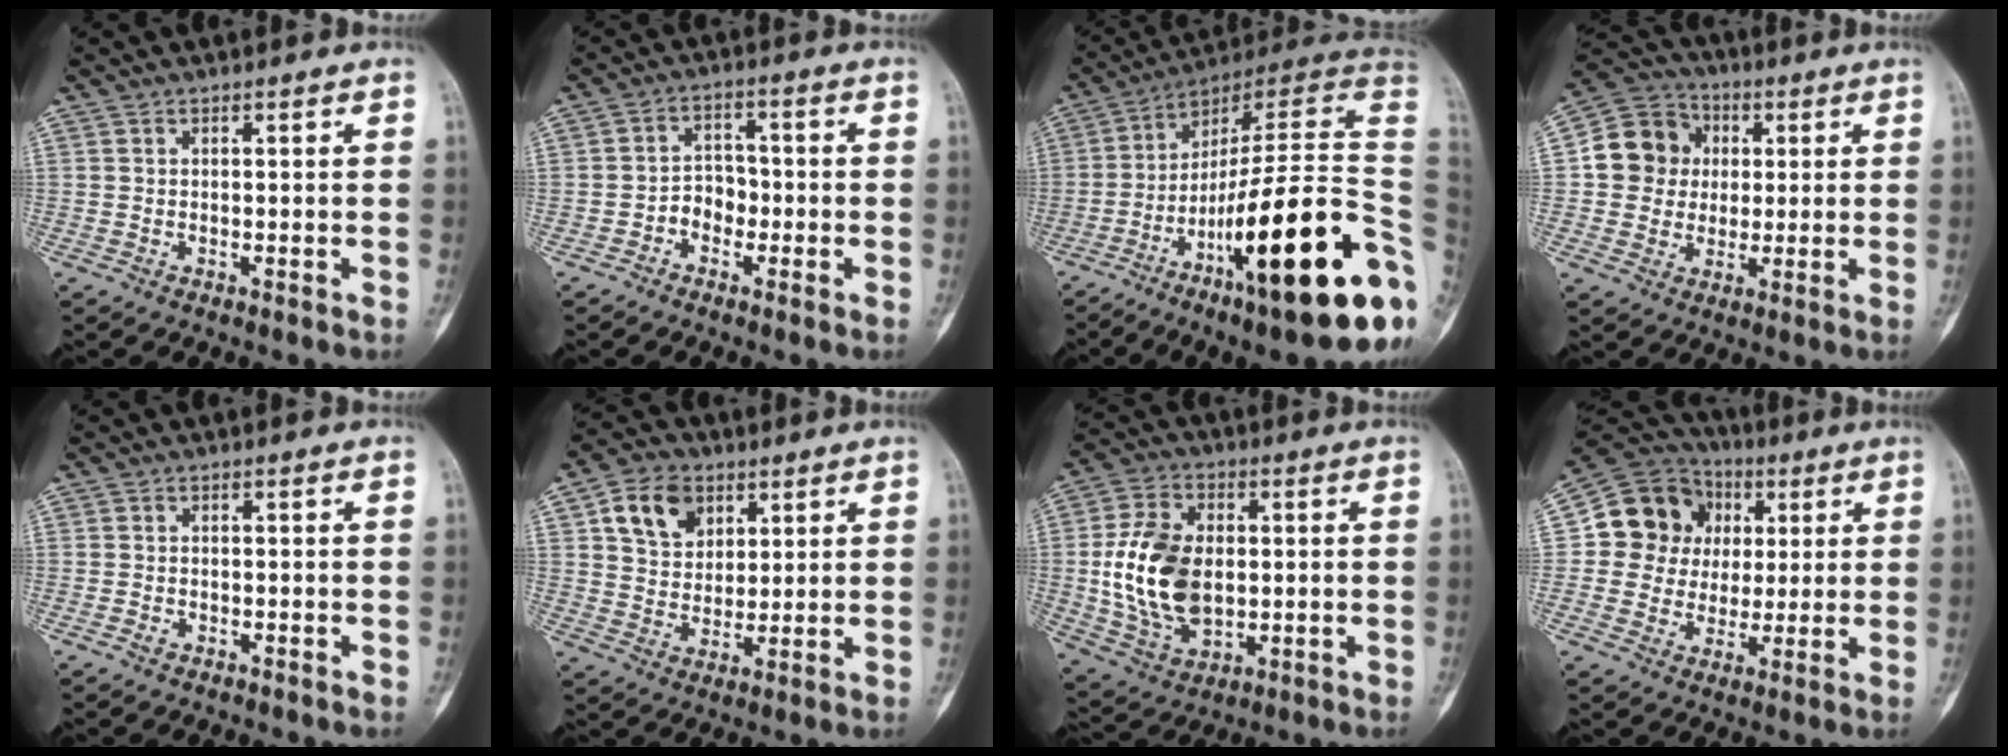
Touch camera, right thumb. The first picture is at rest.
{"total": 4.5, "force": [-1.9, 3.5, 2.1], "torque": [-0.008, 0.025, -0.043]}
{"total": 30.8, "force": [-8.5, 6.0, 29.0], "torque": [-0.356, 0.060, -0.134]}
{"total": 11.4, "force": [1.3, 10.5, 4.2], "torque": [-0.048, 0.015, 0.014]}
{"total": 1.0, "force": [-0.7, 0.6, 0.4], "torque": [-0.007, 0.002, -0.016]}
{"total": 10.1, "force": [4.3, 7.6, 5.2], "torque": [-0.063, -0.012, 0.078]}
{"total": 16.5, "force": [0.0, 11.0, 12.3], "torque": [-0.211, 0.003, 0.010]}
{"total": 14.5, "force": [2.5, 13.3, 5.3], "torque": [-0.052, 0.018, 0.042]}